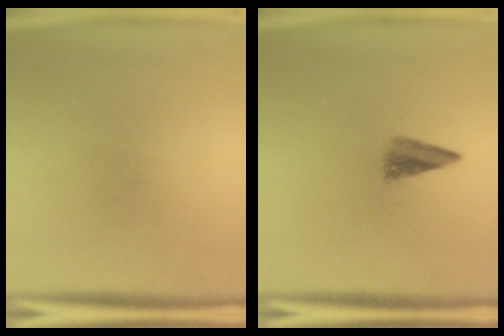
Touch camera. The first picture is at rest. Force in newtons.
{"total": 2.9}